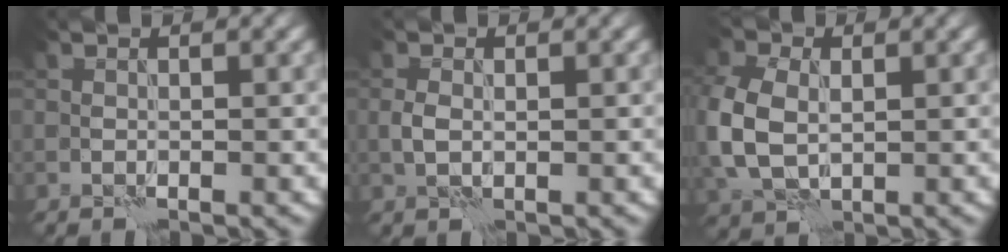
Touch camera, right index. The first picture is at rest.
{"total": 1.4, "force": [-0.3, 0.9, 1.0], "torque": [-0.025, 0.001, -0.005]}
{"total": 7.0, "force": [-0.2, 5.1, 4.8], "torque": [-0.140, -0.001, -0.004]}